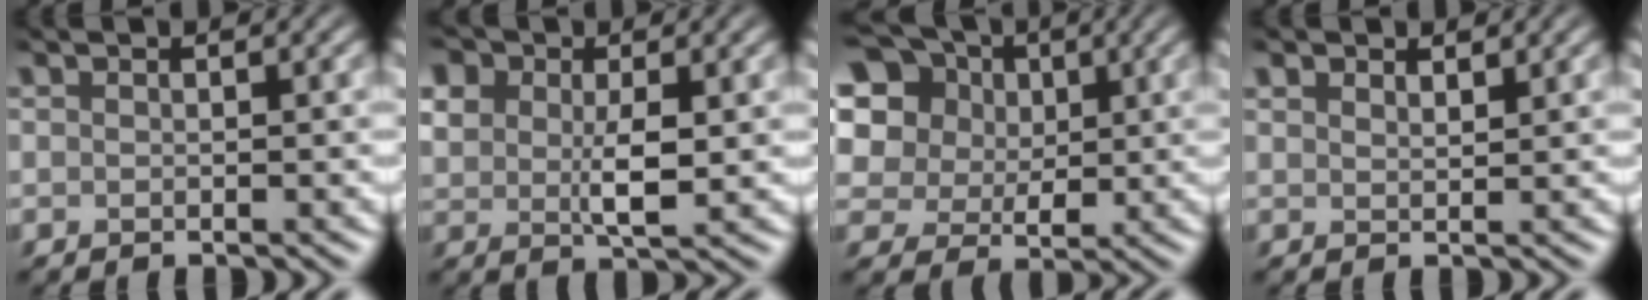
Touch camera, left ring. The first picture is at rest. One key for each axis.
{"total": 5.7, "fx": 1.0, "fy": 3.7, "fz": 4.2, "tx": -0.087, "ty": -0.006, "tz": 0.021}
{"total": 15.0, "fx": 7.2, "fy": 11.4, "fz": 6.6, "tx": -0.179, "ty": 0.038, "tz": 0.134}
{"total": 1.5, "fx": 1.3, "fy": 0.5, "fz": 0.5, "tx": -0.013, "ty": -0.001, "tz": 0.024}